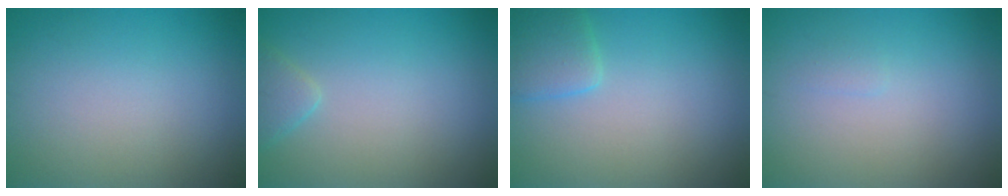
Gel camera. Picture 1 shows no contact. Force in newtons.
{"total": 1.7, "press": 1.7, "slide": 0.1}
{"total": 2.5, "press": 2.5, "slide": 0.2}
{"total": 0.5, "press": 0.5, "slide": 0.1}